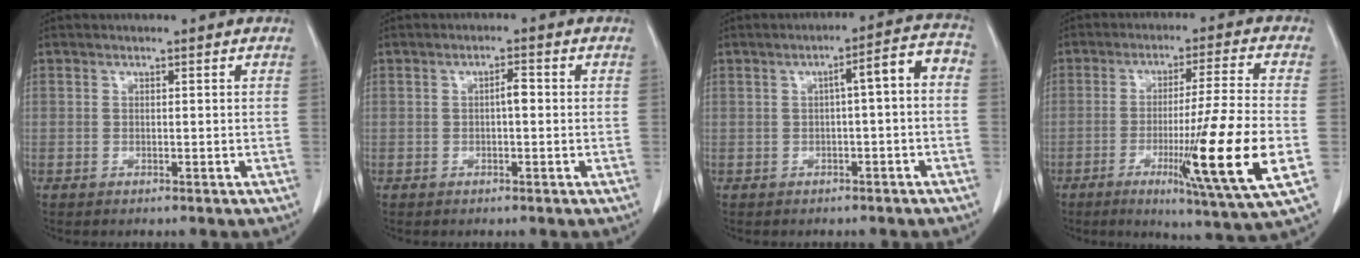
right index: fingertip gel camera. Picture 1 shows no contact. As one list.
[{"total": 1.9, "force": [-0.1, 0.5, 1.8], "torque": [-0.029, 0.005, -0.002]}, {"total": 5.7, "force": [-0.2, 0.9, 5.6], "torque": [-0.074, 0.027, -0.006]}, {"total": 16.5, "force": [-4.2, -1.6, 15.8], "torque": [-0.265, -0.032, -0.072]}]